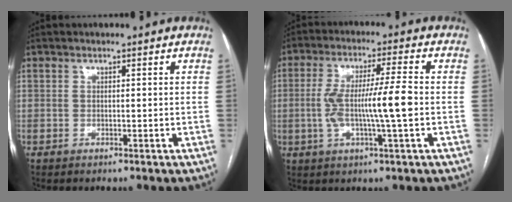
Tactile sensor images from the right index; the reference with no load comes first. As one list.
[{"total": 10.0, "force": [-1.1, 0.4, 9.9], "torque": [-0.188, 0.009, -0.024]}]